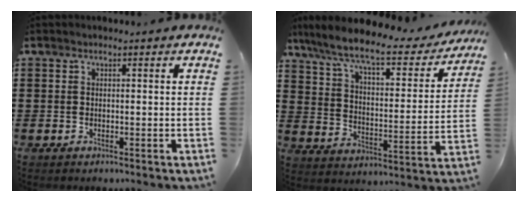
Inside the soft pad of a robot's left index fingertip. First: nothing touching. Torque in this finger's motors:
{"motor_torque": [2.14, 0.00, 1.05, 0.21]}